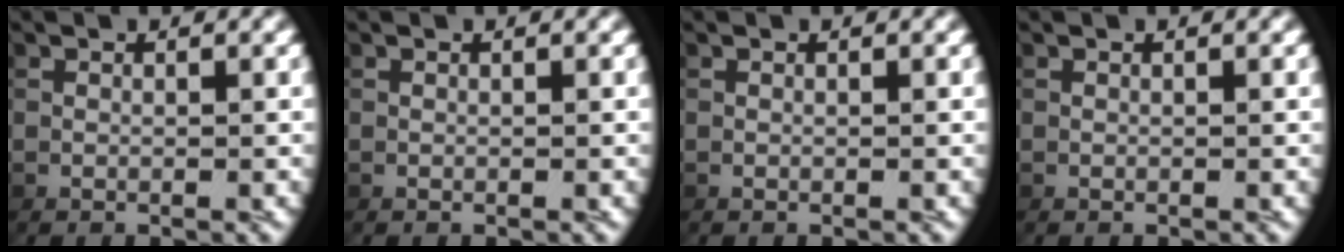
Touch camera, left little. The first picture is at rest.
{"total": 0.0}
{"total": 0.0}
{"total": 0.0}